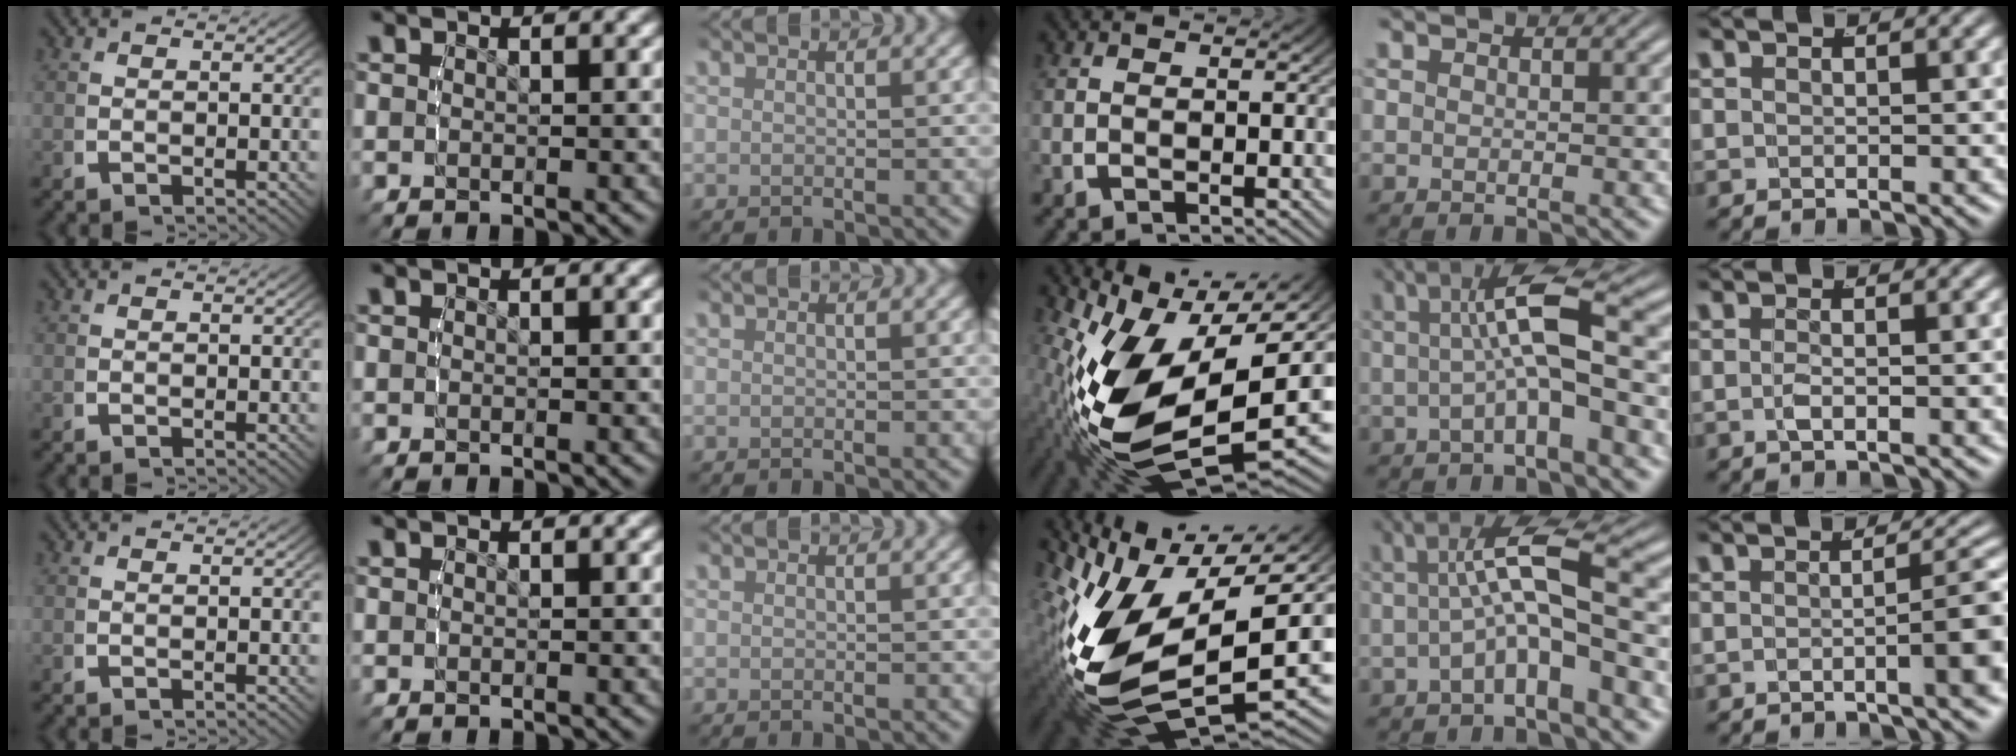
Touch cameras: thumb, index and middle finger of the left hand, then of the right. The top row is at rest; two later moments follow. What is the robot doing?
{"motion": "lift_and_place", "object": "button"}